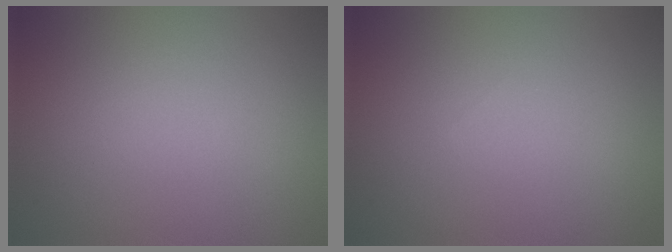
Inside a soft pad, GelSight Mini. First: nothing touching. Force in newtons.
{"total": 0.0}